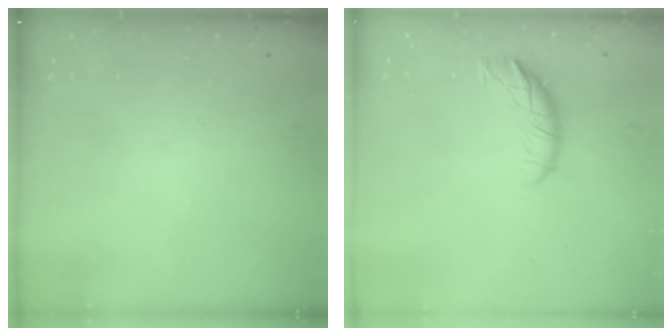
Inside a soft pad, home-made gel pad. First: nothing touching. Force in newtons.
{"total": 10.3, "press": 10.1, "slide": 2.0}